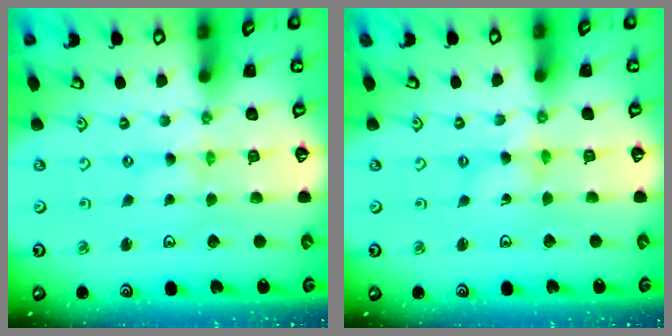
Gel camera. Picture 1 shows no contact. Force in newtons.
{"total": 2.0, "press": 2.0, "slide": 0.2}